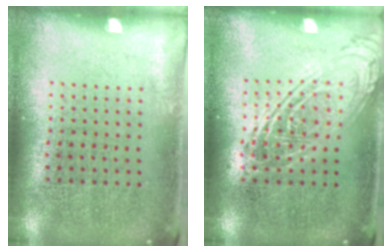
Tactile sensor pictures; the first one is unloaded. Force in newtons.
{"total": 2.5, "press": 2.5, "slide": 0.3}